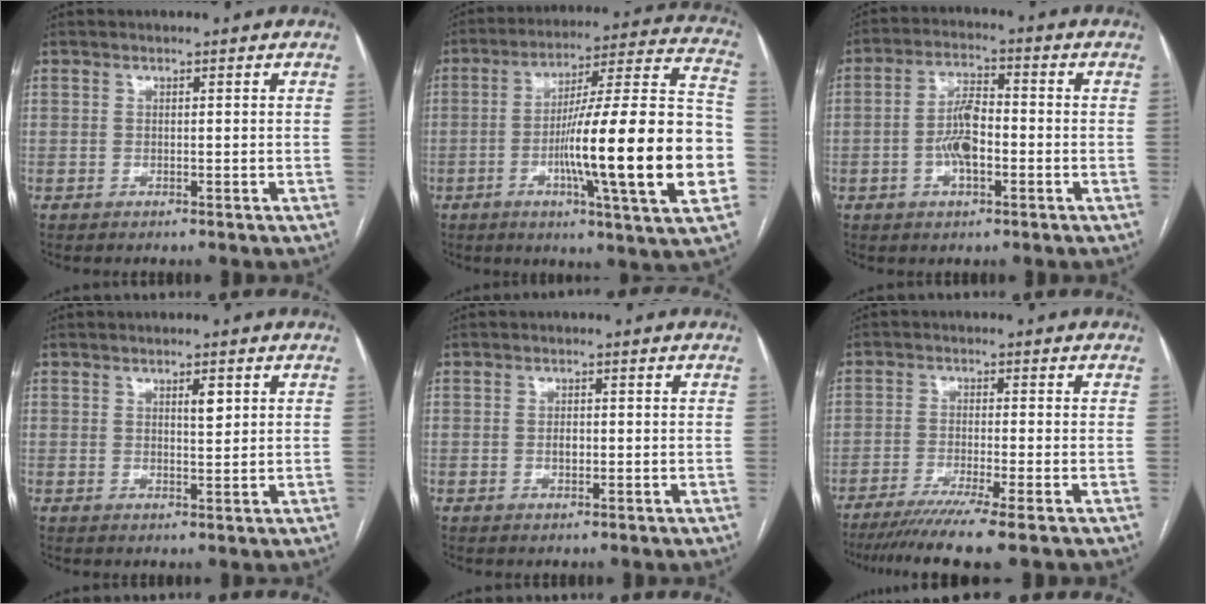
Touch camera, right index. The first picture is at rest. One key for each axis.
{"total": 24.7, "fx": -5.5, "fy": 0.8, "fz": 24.1, "tx": -0.314, "ty": 0.005, "tz": -0.089}
{"total": 6.6, "fx": -1.5, "fy": 2.5, "fz": 5.9, "tx": -0.123, "ty": 0.009, "tz": -0.031}
{"total": 2.3, "fx": 1.0, "fy": 0.6, "fz": 2.0, "tx": -0.032, "ty": -0.004, "tz": 0.017}
{"total": 1.4, "fx": -0.2, "fy": 0.8, "fz": 1.1, "tx": -0.019, "ty": 0.002, "tz": -0.003}
{"total": 9.1, "fx": -6.9, "fy": -1.3, "fz": 5.8, "tx": -0.079, "ty": -0.026, "tz": -0.110}